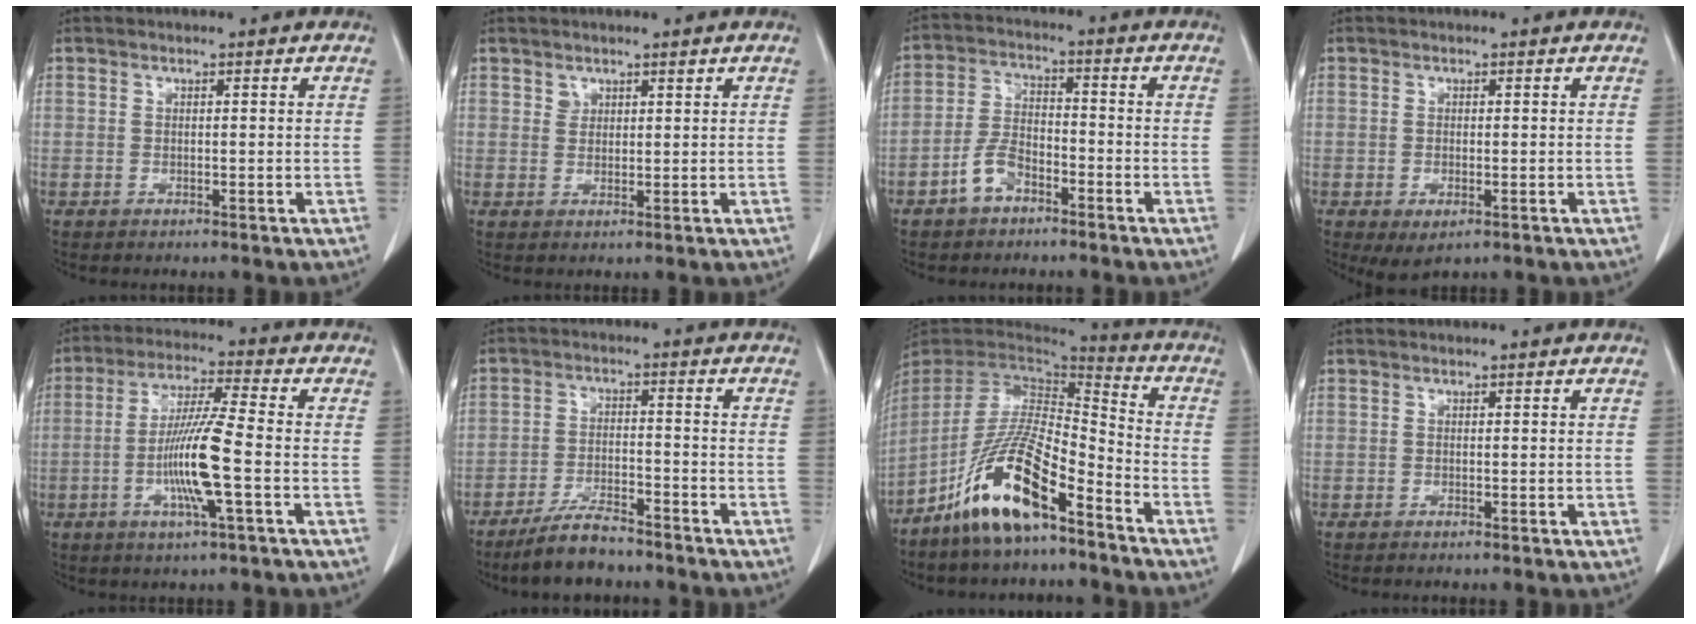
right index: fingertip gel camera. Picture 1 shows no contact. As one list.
[{"total": 1.5, "force": [1.2, 0.9, 0.3], "torque": [-0.001, 0.000, 0.019]}, {"total": 5.7, "force": [-3.5, 2.9, 3.4], "torque": [-0.076, 0.012, -0.067]}, {"total": 3.3, "force": [-1.4, 1.4, 2.6], "torque": [-0.044, -0.008, -0.011]}, {"total": 10.7, "force": [-2.5, -0.3, 10.3], "torque": [-0.204, -0.008, -0.053]}, {"total": 7.0, "force": [-6.0, 1.6, 3.2], "torque": [-0.064, -0.011, -0.108]}, {"total": 14.8, "force": [-9.1, 3.0, 11.2], "torque": [-0.223, -0.006, -0.168]}, {"total": 0.0}]